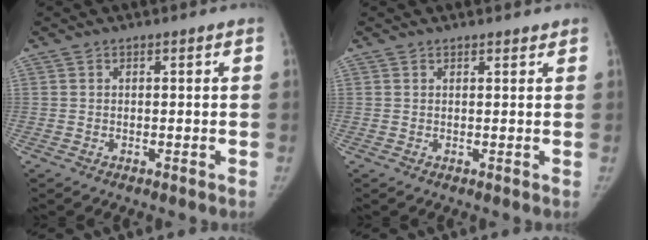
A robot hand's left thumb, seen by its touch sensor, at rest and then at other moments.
{"total": 1.0, "force": [0.9, 0.4, 0.1], "torque": [0.002, -0.006, 0.011]}